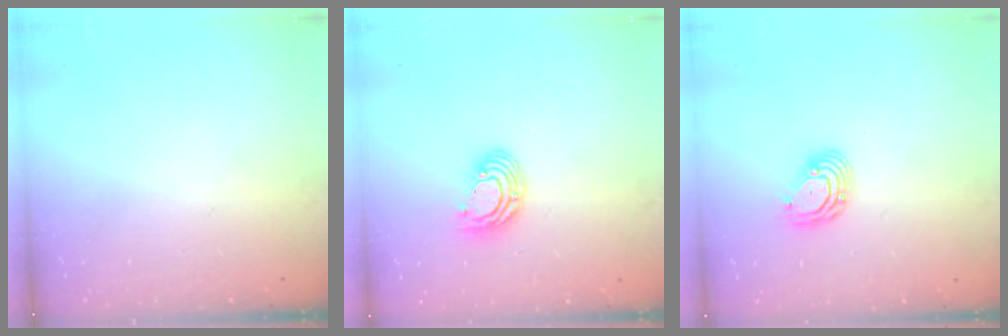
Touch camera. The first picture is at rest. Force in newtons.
{"total": 8.0, "press": 8.0, "slide": 0.4}
{"total": 6.5, "press": 6.5, "slide": 1.1}